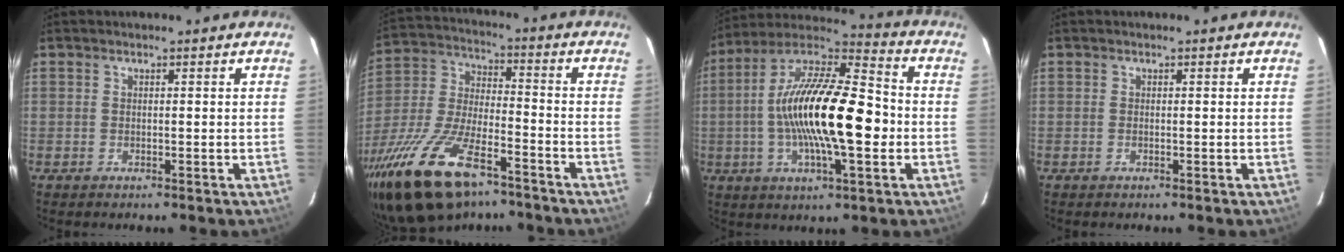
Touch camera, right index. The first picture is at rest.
{"total": 22.6, "force": [-15.1, 8.7, 14.5], "torque": [-0.308, -0.031, -0.268]}
{"total": 21.2, "force": [-2.1, 6.1, 20.2], "torque": [-0.362, 0.010, -0.049]}
{"total": 0.0}